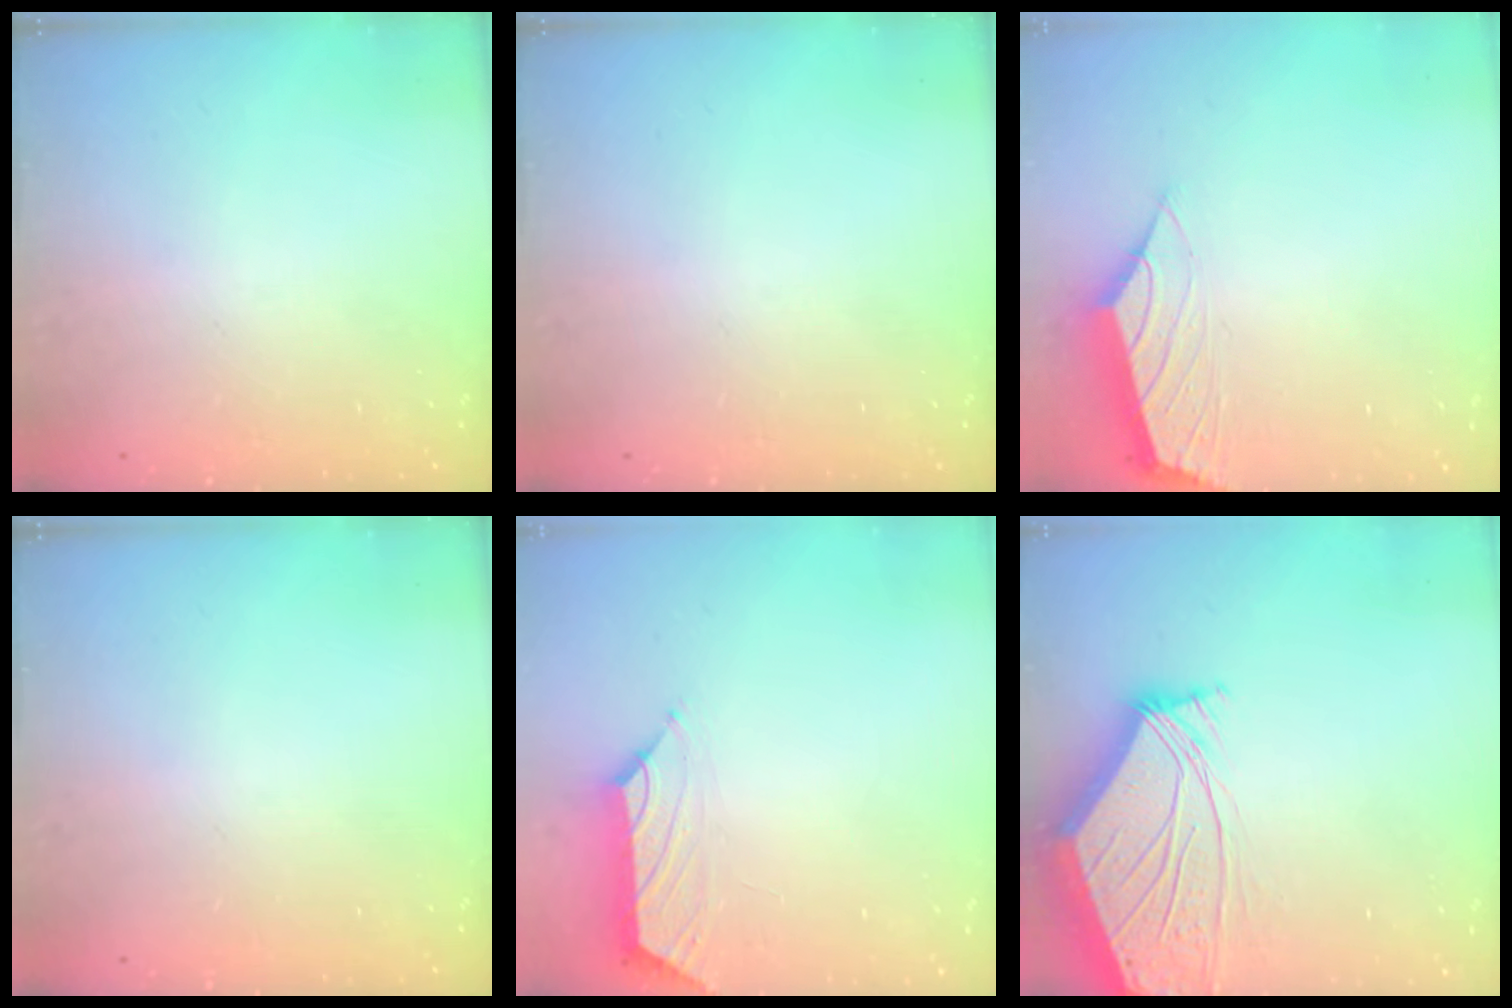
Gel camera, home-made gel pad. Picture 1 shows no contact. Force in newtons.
{"total": 0.0}
{"total": 0.0}
{"total": 0.0}
{"total": 0.0}
{"total": 4.9, "press": 4.9, "slide": 0.7}